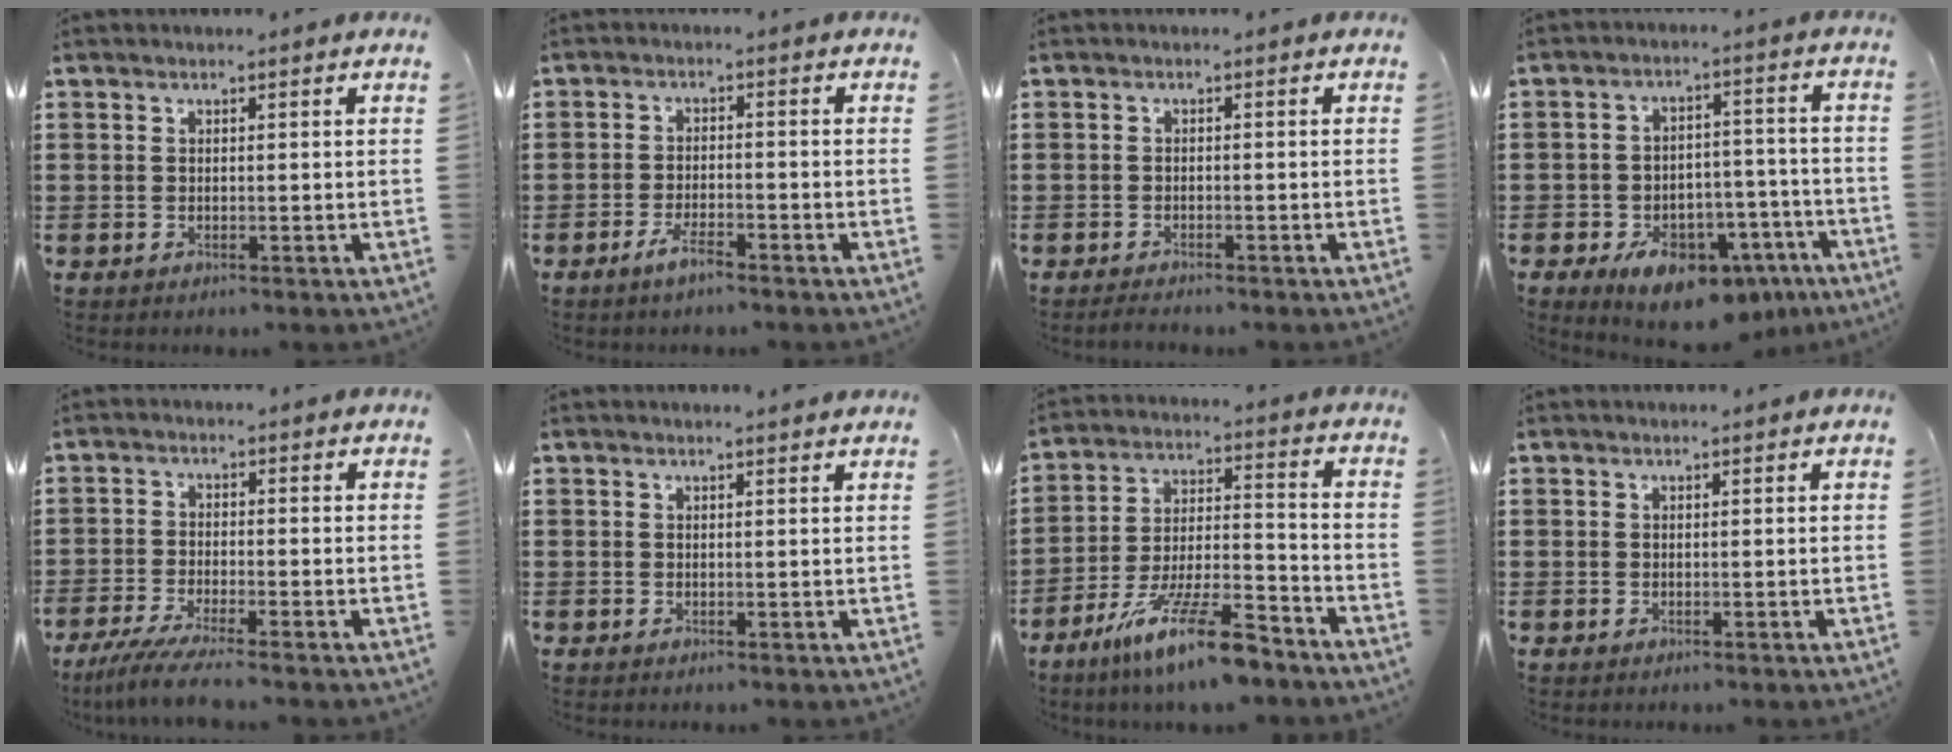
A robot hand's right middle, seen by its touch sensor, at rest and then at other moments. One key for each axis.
{"total": 3.3, "fx": -2.3, "fy": 0.7, "fz": 2.2, "tx": -0.051, "ty": 0.002, "tz": -0.047}
{"total": 1.0, "fx": -1.0, "fy": 0.1, "fz": 0.2, "tx": -0.008, "ty": -0.003, "tz": -0.019}
{"total": 8.6, "fx": -5.9, "fy": 4.3, "fz": 4.5, "tx": -0.071, "ty": 0.031, "tz": -0.101}
{"total": 4.4, "fx": -3.8, "fy": -0.2, "fz": 2.2, "tx": -0.059, "ty": -0.021, "tz": -0.077}
{"total": 0.7, "fx": 0.7, "fy": -0.1, "fz": 0.1, "tx": 0.004, "ty": -0.005, "tz": 0.011}
{"total": 12.7, "fx": -9.5, "fy": 2.0, "fz": 8.3, "tx": -0.154, "ty": 0.023, "tz": -0.176}
{"total": 0.0}